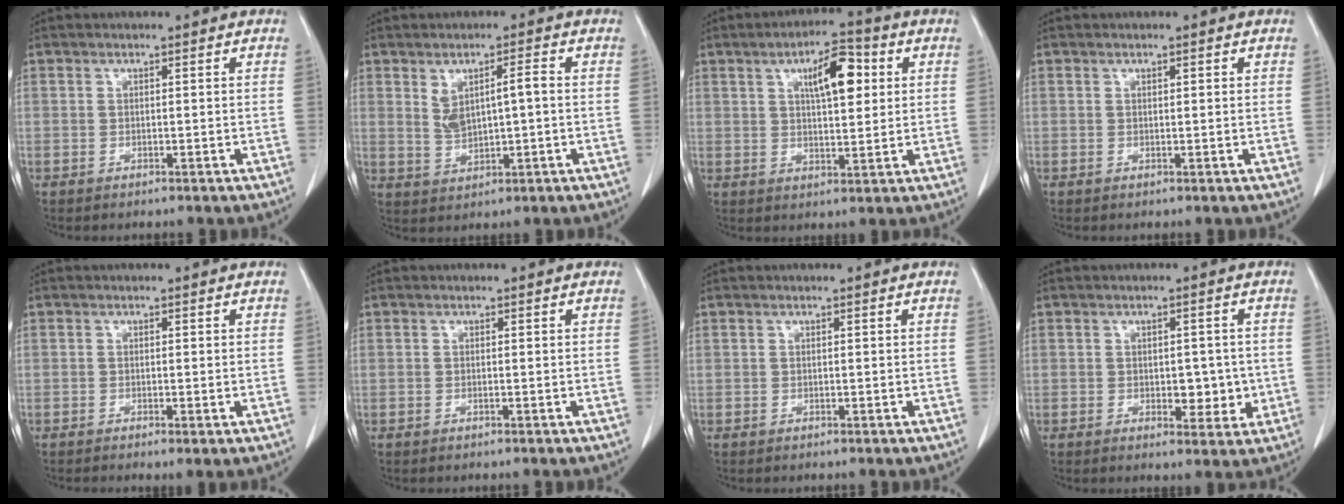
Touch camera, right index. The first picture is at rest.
{"total": 5.0, "force": [0.8, 1.6, 4.6], "torque": [-0.089, 0.011, 0.026]}
{"total": 8.5, "force": [2.9, 2.7, 7.5], "torque": [-0.119, 0.014, 0.046]}
{"total": 0.6, "force": [0.3, 0.1, 0.5], "torque": [-0.009, 0.000, 0.004]}
{"total": 1.2, "force": [-0.5, 0.2, 1.1], "torque": [-0.018, -0.003, -0.005]}
{"total": 0.0}
{"total": 0.0}
{"total": 4.5, "force": [-0.4, 2.6, 3.7], "torque": [-0.036, -0.001, 0.001]}